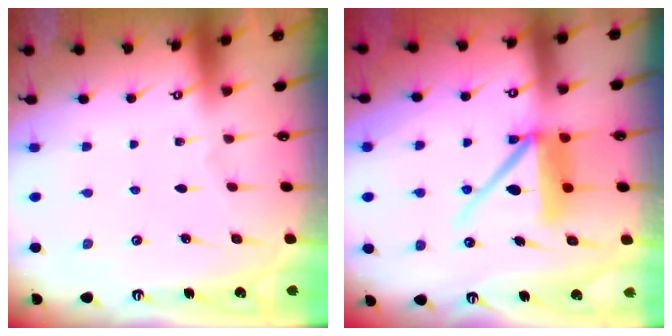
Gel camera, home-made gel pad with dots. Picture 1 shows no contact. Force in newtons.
{"total": 11.1, "press": 11.0, "slide": 1.6}